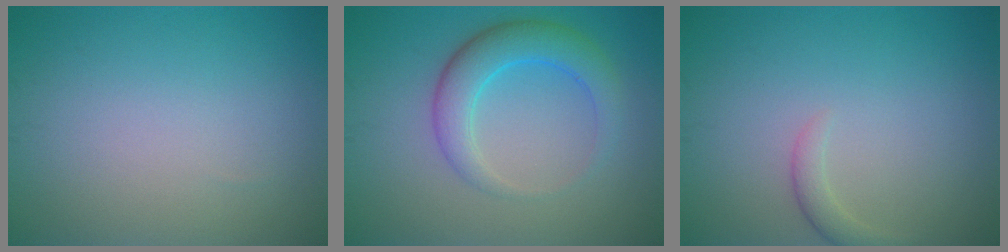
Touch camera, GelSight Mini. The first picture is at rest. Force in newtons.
{"total": 4.5, "press": 4.5, "slide": 0.2}
{"total": 1.4, "press": 1.4, "slide": 0.1}